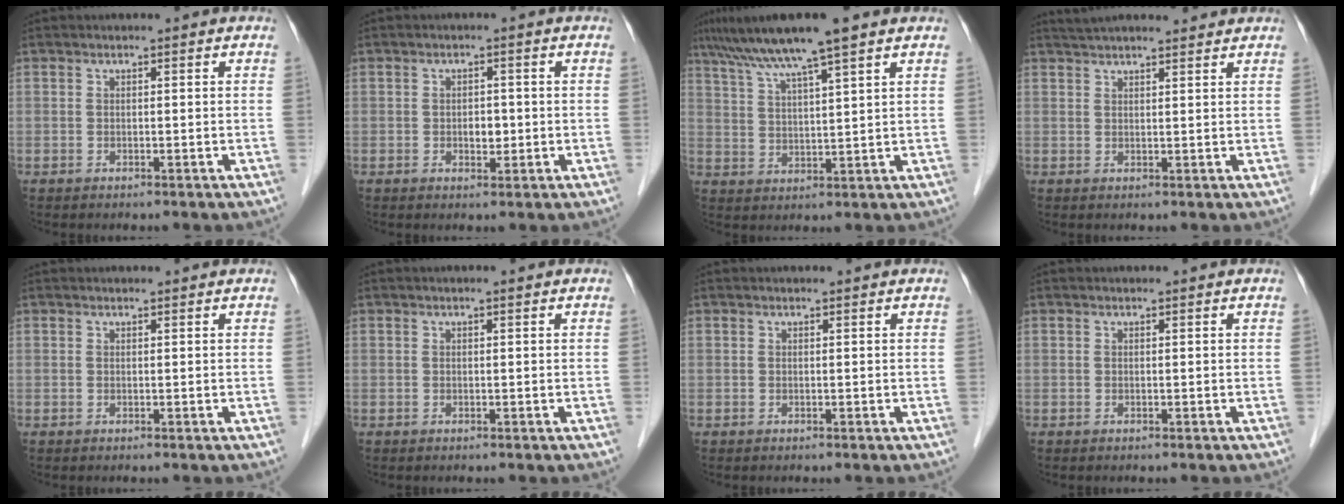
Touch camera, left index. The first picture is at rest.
{"total": 2.2, "force": [-0.3, 1.4, 1.7], "torque": [-0.026, 0.002, -0.002]}
{"total": 10.9, "force": [8.1, -0.5, 7.2], "torque": [-0.128, 0.024, 0.137]}
{"total": 10.5, "force": [9.5, 1.4, 4.1], "torque": [-0.061, 0.030, 0.133]}
{"total": 2.1, "force": [2.0, 0.2, 0.4], "torque": [-0.008, 0.016, 0.025]}
{"total": 1.0, "force": [0.8, 0.0, 0.6], "torque": [-0.013, 0.008, 0.013]}
{"total": 1.3, "force": [1.2, 0.0, 0.3], "torque": [-0.009, 0.010, 0.016]}
{"total": 0.9, "force": [0.9, 0.0, 0.2], "torque": [-0.009, 0.008, 0.013]}